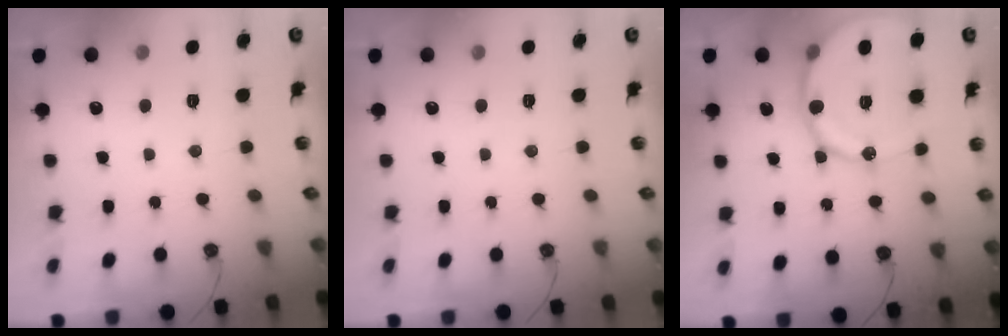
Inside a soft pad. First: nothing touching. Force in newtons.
{"total": 0.0}
{"total": 17.4, "press": 17.0, "slide": 3.7}